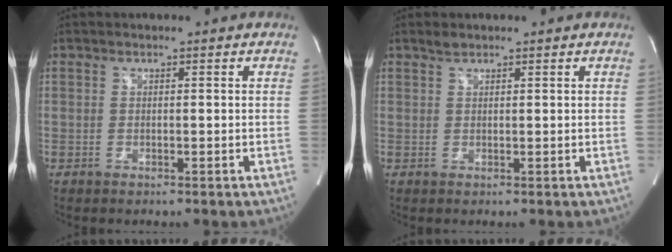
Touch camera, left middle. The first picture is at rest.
{"total": 0.9, "force": [0.8, 0.2, 0.3], "torque": [-0.010, 0.003, 0.019]}